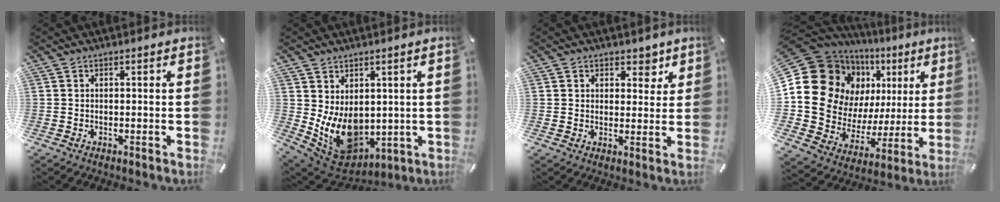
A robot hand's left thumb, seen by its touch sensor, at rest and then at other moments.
{"total": 11.7, "force": [0.1, 9.5, 6.8], "torque": [-0.129, -0.019, 0.013]}
{"total": 4.8, "force": [2.5, 4.0, 1.0], "torque": [0.013, -0.016, 0.035]}
{"total": 20.5, "force": [7.9, 16.3, 9.5], "torque": [-0.157, -0.063, 0.166]}